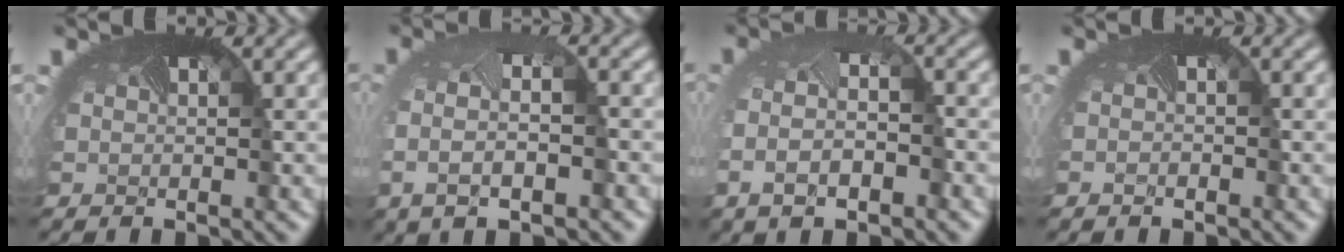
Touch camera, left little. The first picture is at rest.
{"total": 4.5, "force": [-1.0, 1.8, 3.9], "torque": [-0.077, -0.008, -0.009]}
{"total": 4.6, "force": [-1.4, 1.9, 3.9], "torque": [-0.078, -0.009, -0.021]}
{"total": 0.8, "force": [-0.8, -0.1, -0.1], "torque": [-0.002, -0.004, -0.011]}